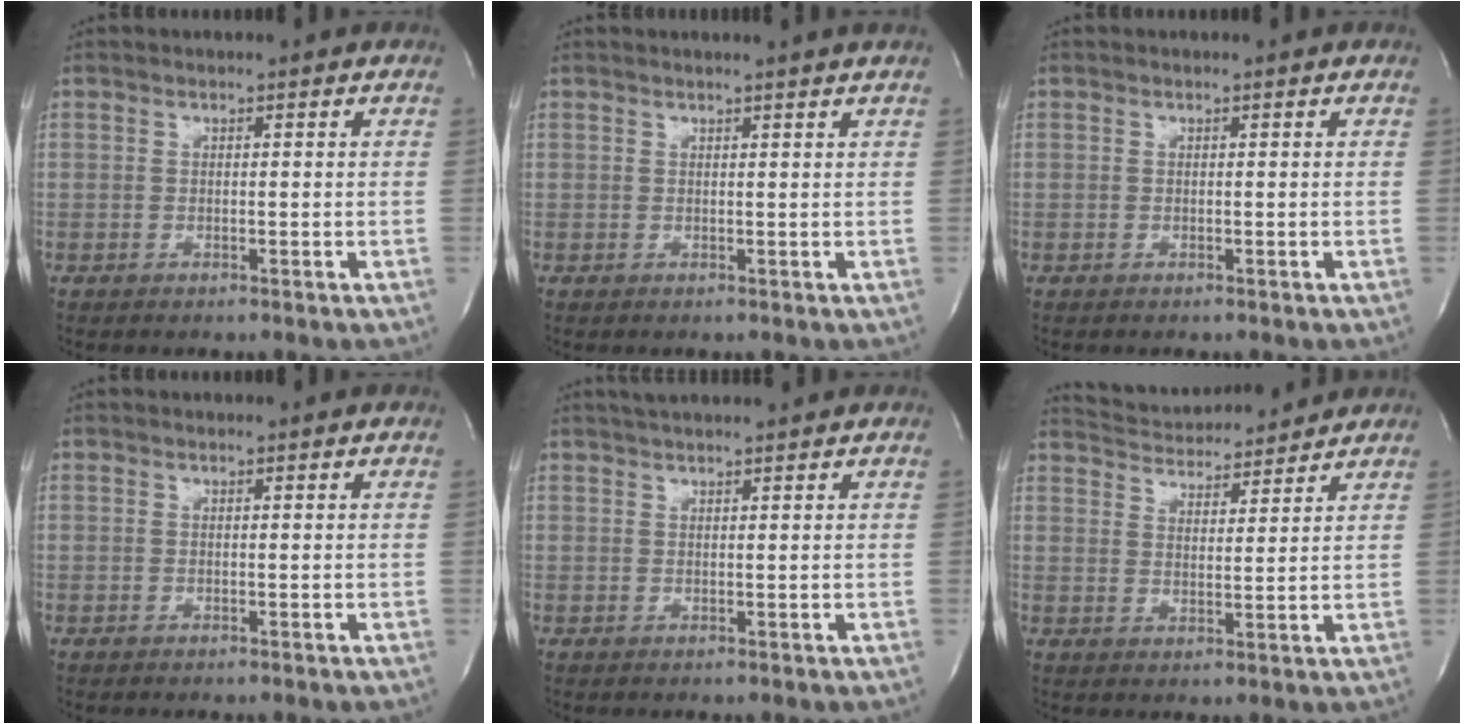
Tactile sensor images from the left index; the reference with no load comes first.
{"total": 2.1, "force": [1.8, -0.8, 0.7], "torque": [-0.019, -0.004, 0.024]}
{"total": 0.0}
{"total": 0.0}
{"total": 5.8, "force": [5.2, 0.3, 2.6], "torque": [-0.042, 0.029, 0.077]}
{"total": 11.0, "force": [10.7, 1.5, 2.3], "torque": [-0.043, 0.015, 0.165]}